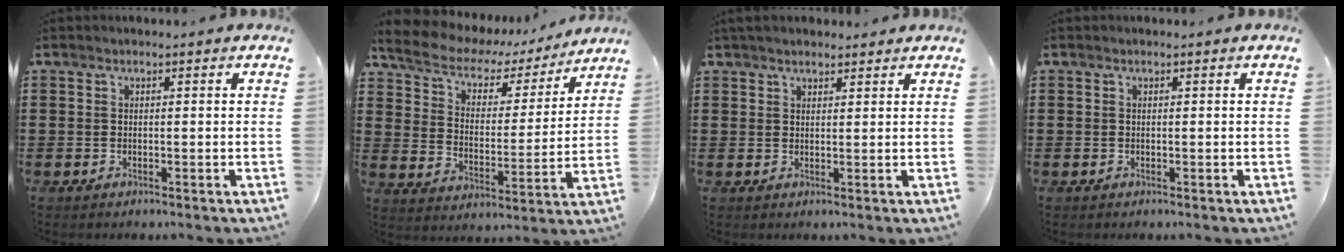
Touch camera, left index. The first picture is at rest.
{"total": 5.5, "force": [4.5, 2.8, 1.8], "torque": [-0.060, -0.025, 0.073]}
{"total": 2.2, "force": [2.0, 0.7, 0.5], "torque": [-0.015, 0.004, 0.038]}
{"total": 0.0}